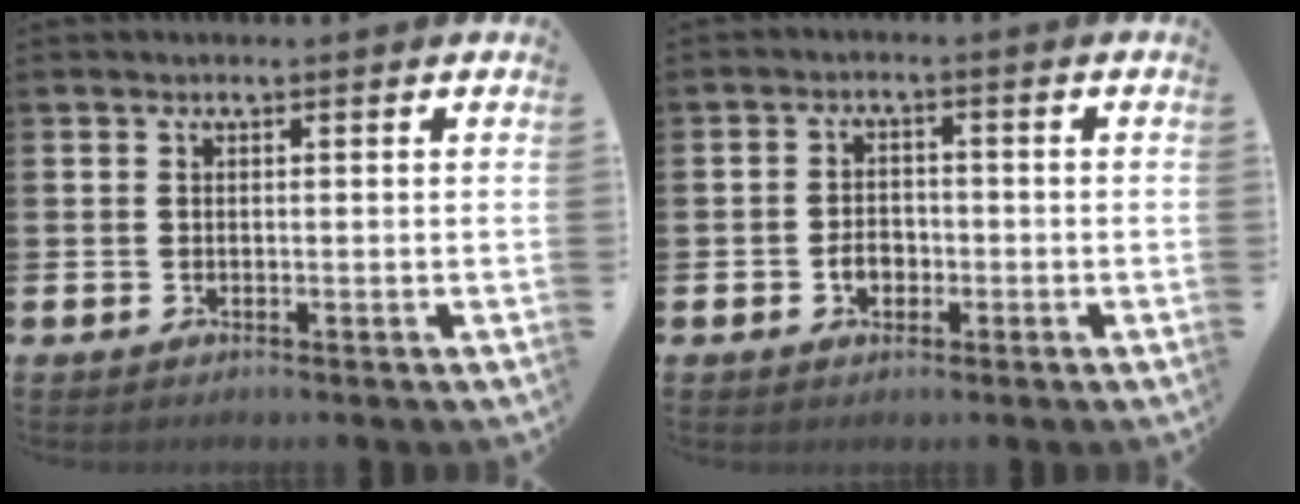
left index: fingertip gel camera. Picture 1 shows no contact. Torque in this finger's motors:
{"motor_torque": [0.60, 0.31, 0.04, 0.08]}